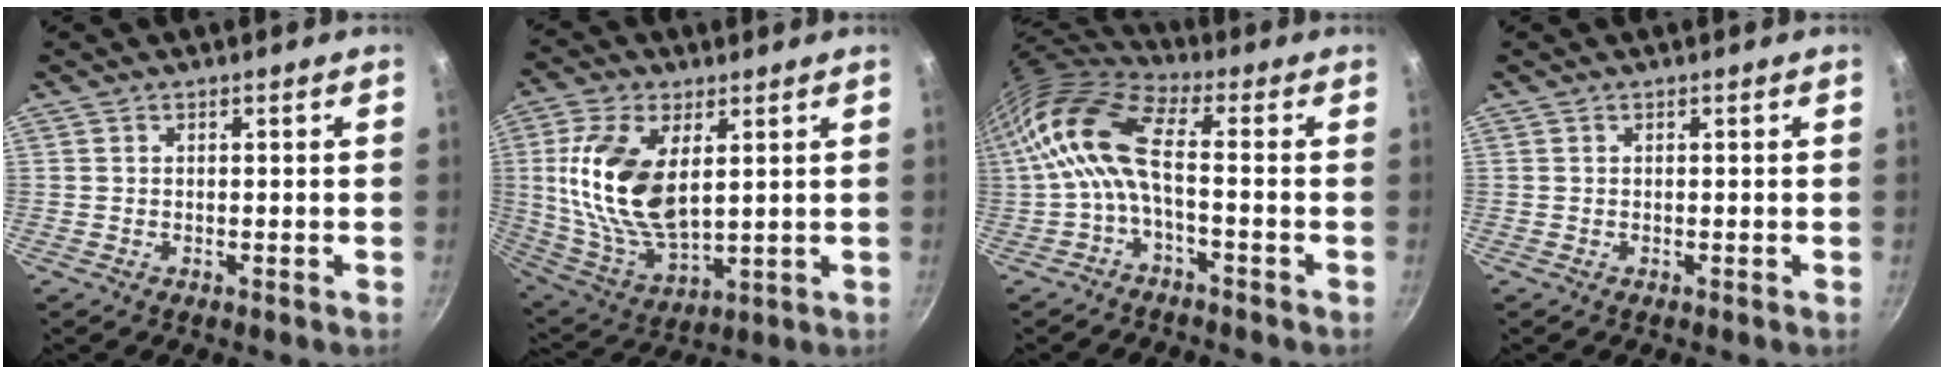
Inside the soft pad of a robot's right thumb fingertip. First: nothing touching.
{"total": 17.4, "force": [3.6, 9.3, 14.2], "torque": [-0.277, -0.018, 0.080]}
{"total": 11.9, "force": [-1.0, 4.8, 10.8], "torque": [-0.239, 0.026, -0.032]}
{"total": 0.0}